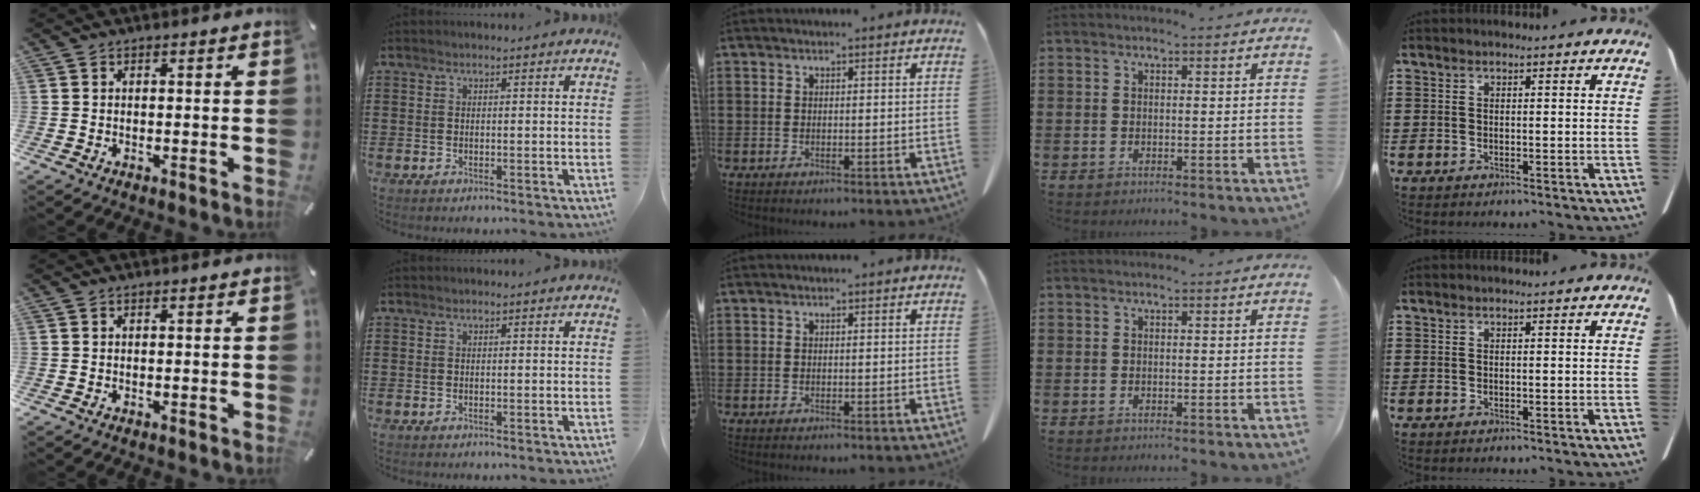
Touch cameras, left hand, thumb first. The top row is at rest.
{}